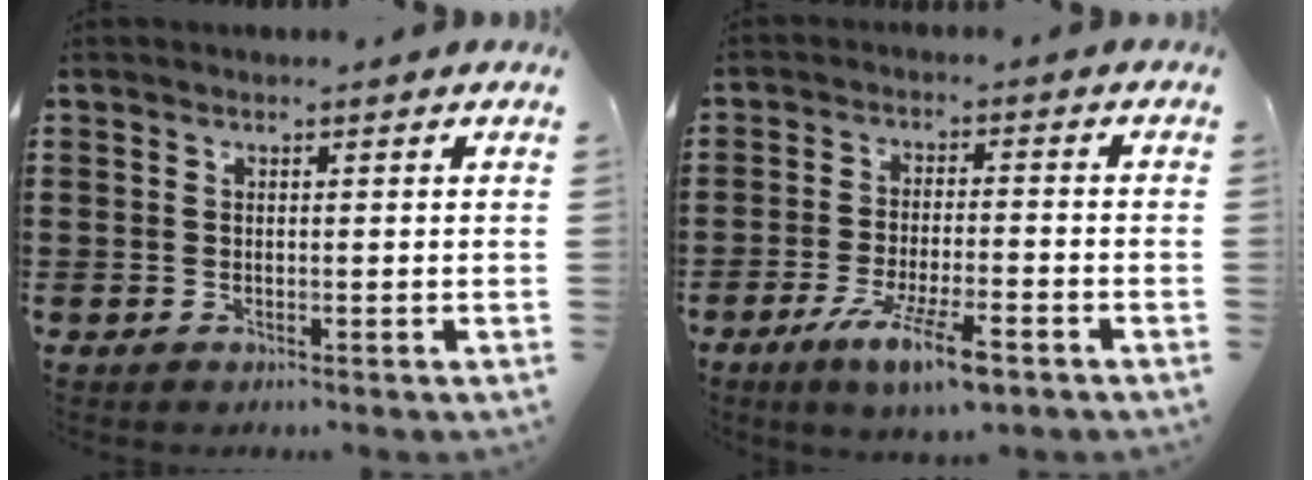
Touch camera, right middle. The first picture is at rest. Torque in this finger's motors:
{"motor_torque": [1.89, -0.25, 0.74, 0.21]}